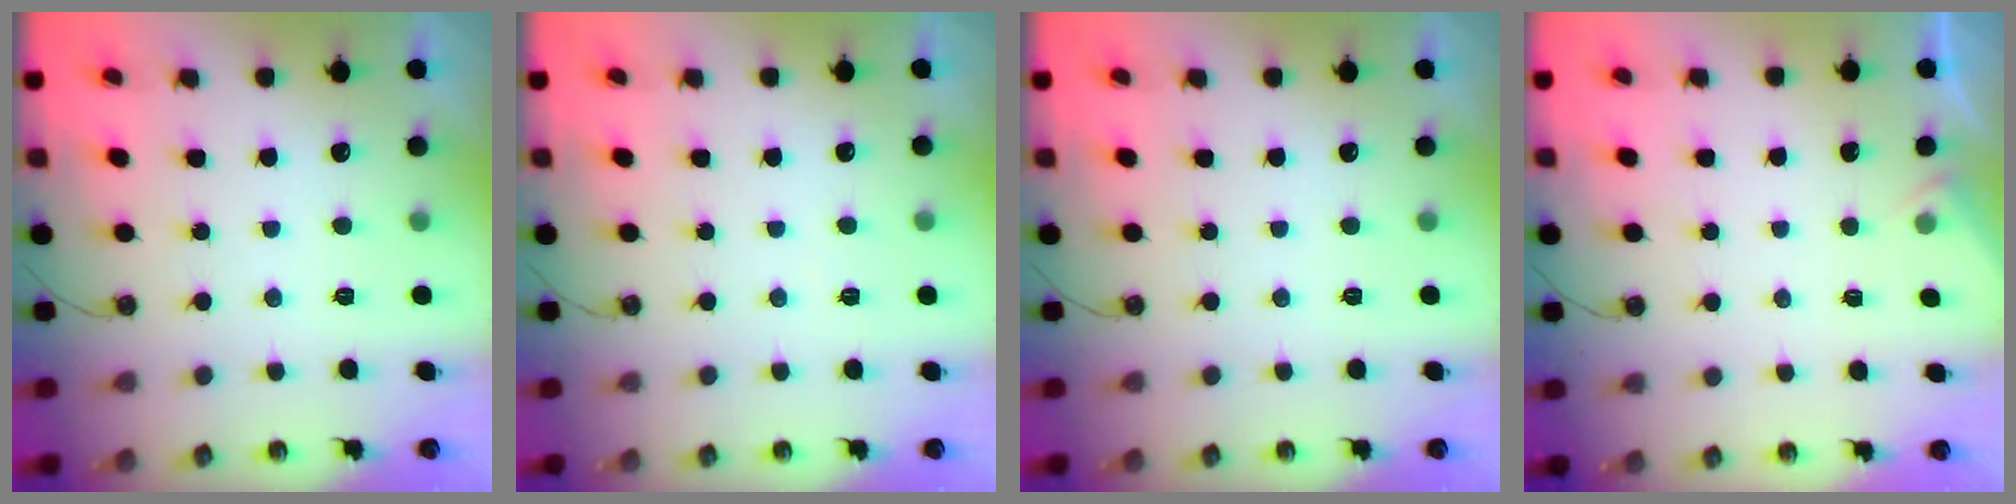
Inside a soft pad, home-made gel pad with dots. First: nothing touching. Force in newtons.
{"total": 2.7, "press": 2.7, "slide": 0.5}
{"total": 0.0}
{"total": 2.2, "press": 2.1, "slide": 0.4}